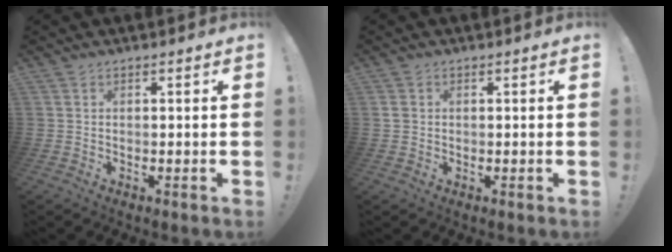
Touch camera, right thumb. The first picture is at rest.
{"total": 1.7, "force": [0.1, 1.6, 0.7], "torque": [-0.009, 0.004, 0.002]}